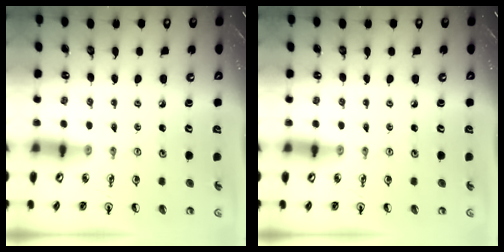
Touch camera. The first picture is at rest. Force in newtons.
{"total": 0.0}